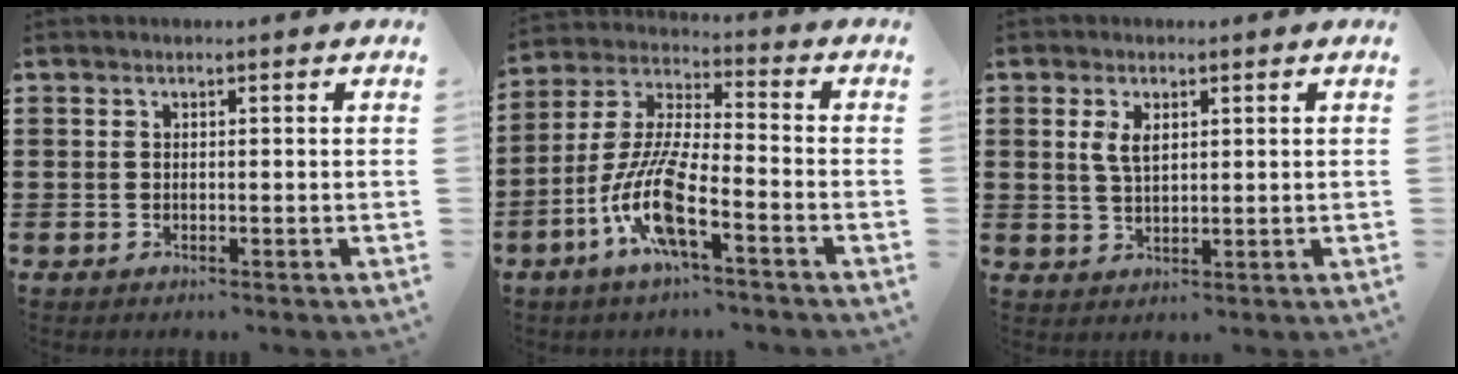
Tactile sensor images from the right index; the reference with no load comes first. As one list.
[{"total": 10.9, "force": [-5.4, 1.8, 9.3], "torque": [-0.216, -0.017, -0.108]}, {"total": 3.4, "force": [1.1, 1.6, 2.7], "torque": [-0.059, 0.007, 0.018]}]